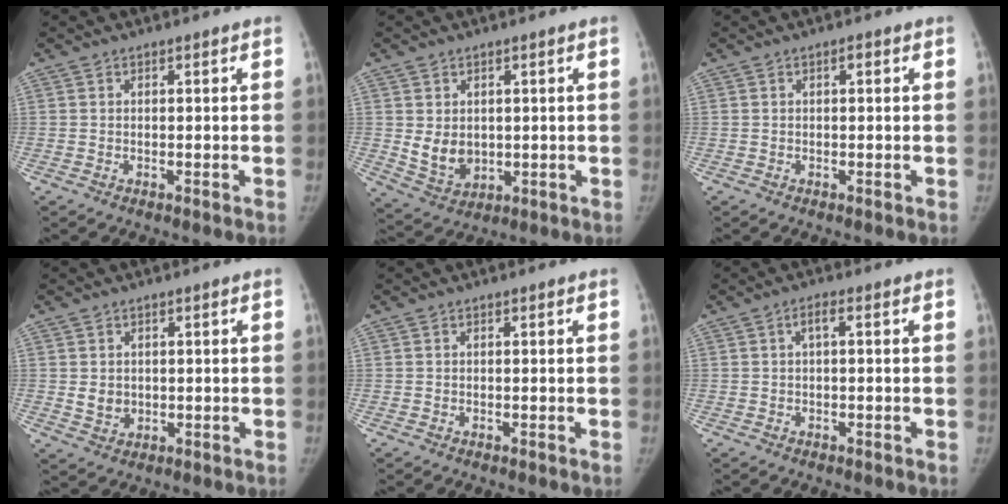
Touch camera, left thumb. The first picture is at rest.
{"total": 6.5, "force": [0.6, 5.2, 3.9], "torque": [-0.045, -0.017, 0.031]}
{"total": 0.9, "force": [0.2, 0.4, 0.7], "torque": [-0.007, 0.003, 0.000]}
{"total": 3.4, "force": [0.4, 3.0, 1.6], "torque": [-0.013, -0.005, 0.016]}
{"total": 0.0}
{"total": 1.8, "force": [0.2, 0.6, 1.7], "torque": [-0.032, 0.009, 0.002]}